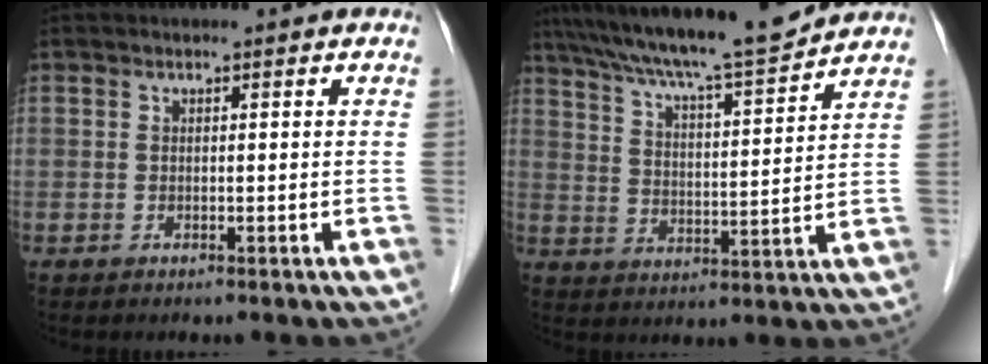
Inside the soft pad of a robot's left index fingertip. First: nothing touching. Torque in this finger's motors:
{"motor_torque": [0.51, -0.74, 0.69, 0.18]}